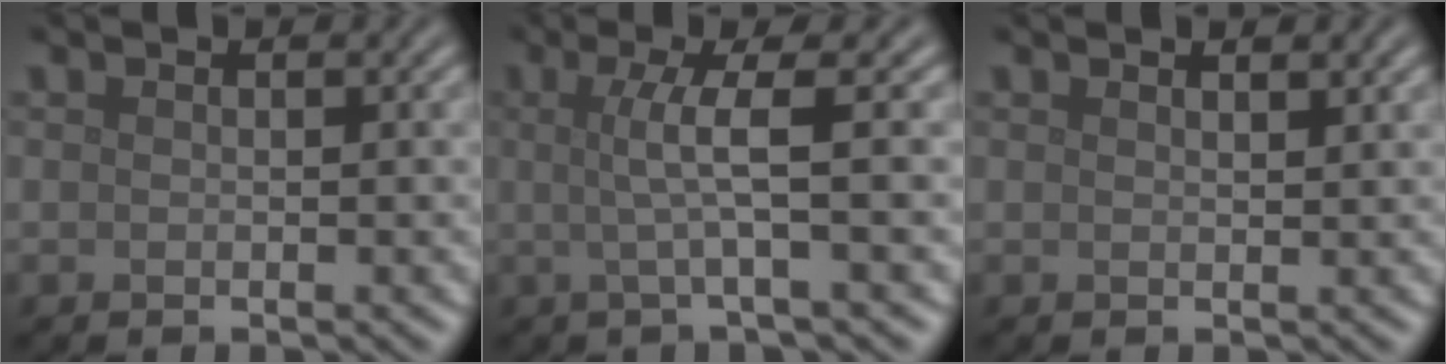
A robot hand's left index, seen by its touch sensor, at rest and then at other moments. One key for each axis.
{"total": 3.9, "fx": 0.2, "fy": 0.6, "fz": 3.8, "tx": -0.068, "ty": 0.003, "tz": -0.003}
{"total": 1.0, "fx": 0.9, "fy": 0.2, "fz": 0.4, "tx": -0.005, "ty": 0.001, "tz": 0.015}